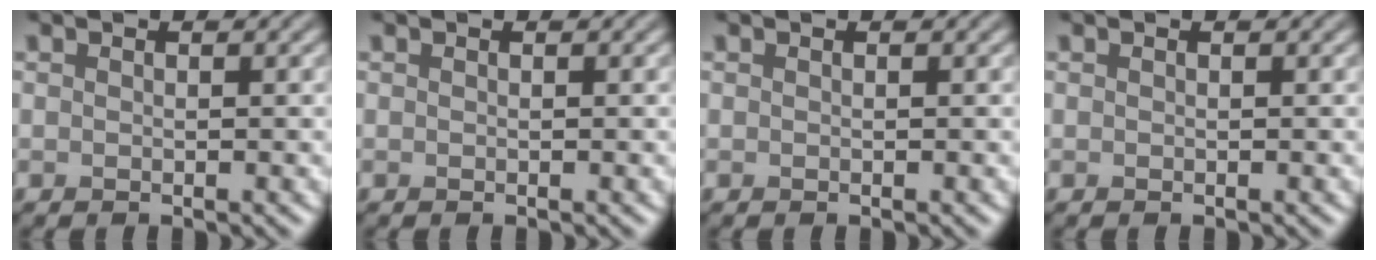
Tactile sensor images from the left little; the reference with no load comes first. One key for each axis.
{"total": 0.0}
{"total": 0.0}
{"total": 0.0}